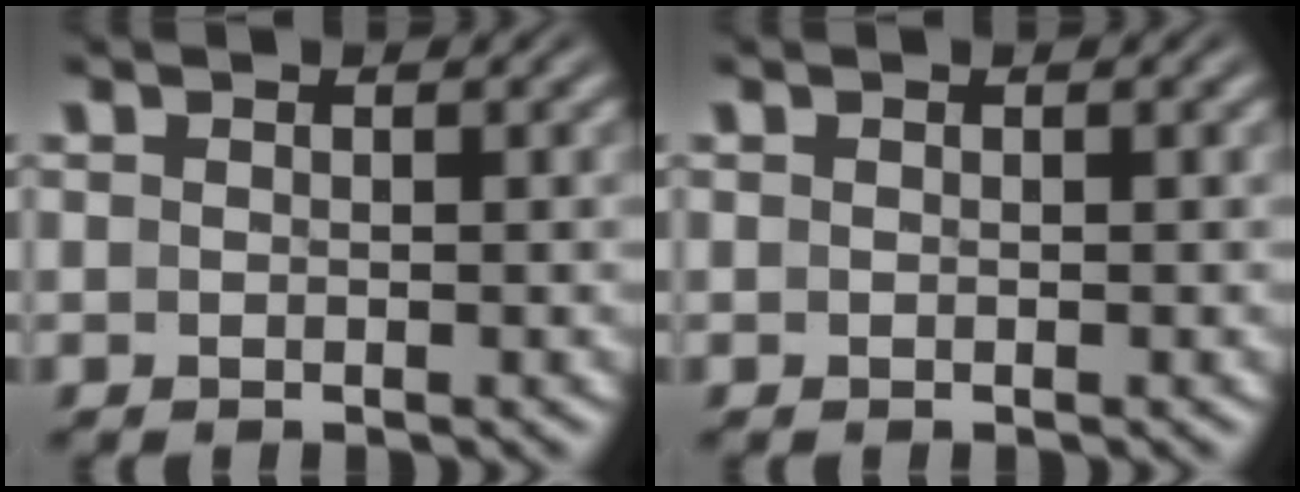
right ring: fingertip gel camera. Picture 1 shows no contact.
{"total": 0.0}